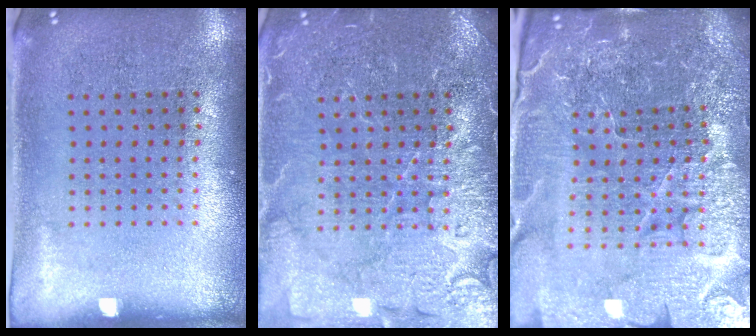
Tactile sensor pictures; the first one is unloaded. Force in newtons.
{"total": 6.1, "press": 6.1, "slide": 0.9}
{"total": 5.9, "press": 5.4, "slide": 2.3}